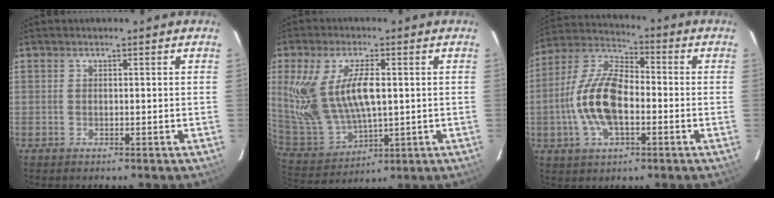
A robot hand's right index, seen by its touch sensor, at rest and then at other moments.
{"total": 16.1, "force": [3.0, 8.2, 13.6], "torque": [-0.277, -0.005, 0.079]}
{"total": 14.3, "force": [-2.8, 6.9, 12.2], "torque": [-0.257, 0.009, -0.056]}